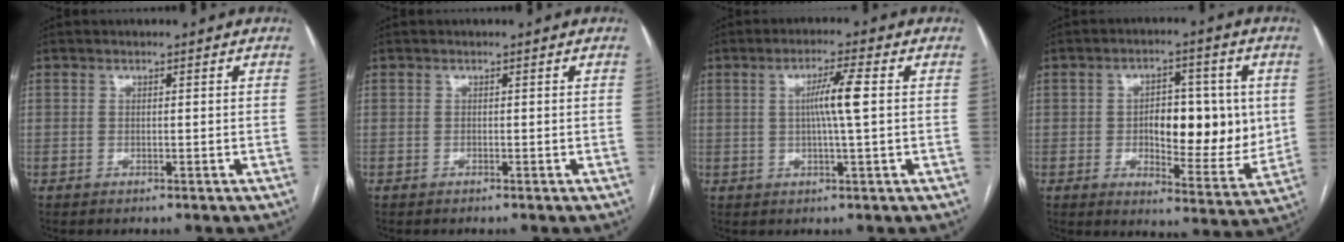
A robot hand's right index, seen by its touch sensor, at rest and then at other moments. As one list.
[{"total": 0.0}, {"total": 5.5, "force": [0.7, -0.5, 5.5], "torque": [-0.100, 0.002, 0.014]}, {"total": 13.2, "force": [0.4, 5.6, 12.0], "torque": [-0.163, 0.005, 0.016]}]